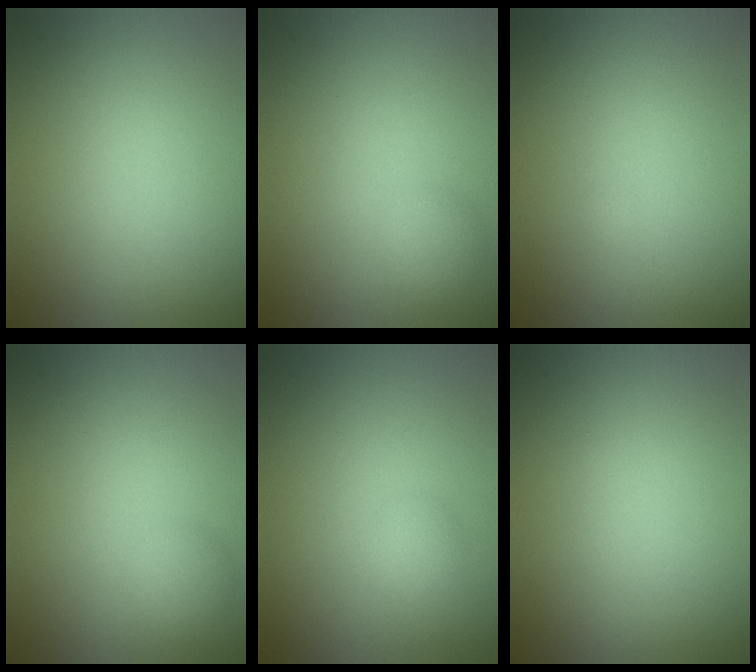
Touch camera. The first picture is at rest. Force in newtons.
{"total": 1.5, "press": 1.5, "slide": 0.1}
{"total": 0.0}
{"total": 1.5, "press": 1.5, "slide": 0.1}
{"total": 1.3, "press": 1.3, "slide": 0.0}
{"total": 0.0}